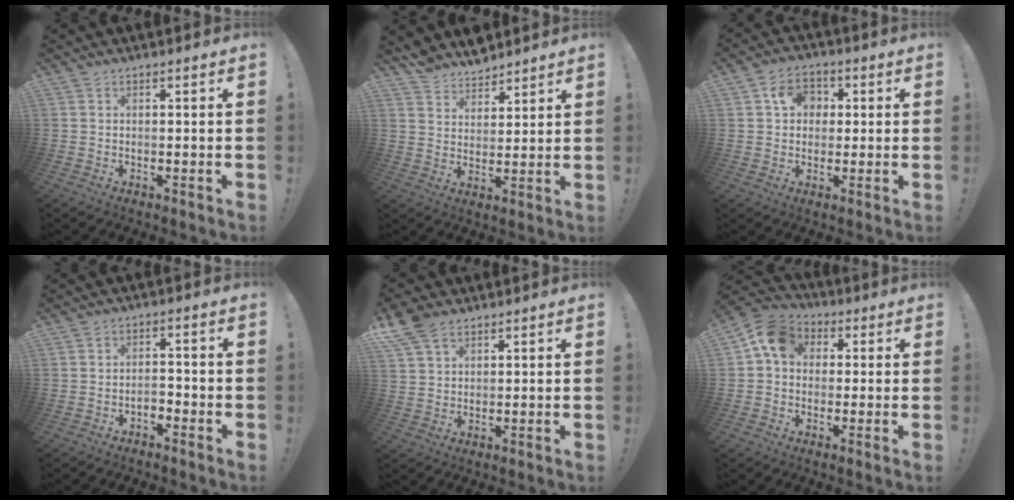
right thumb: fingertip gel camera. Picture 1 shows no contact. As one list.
[{"total": 6.8, "force": [6.4, 2.2, -0.1], "torque": [-0.009, -0.060, 0.123]}, {"total": 8.3, "force": [2.4, 7.0, 3.8], "torque": [-0.057, 0.004, 0.047]}, {"total": 2.8, "force": [-2.1, 1.2, 1.4], "torque": [-0.020, 0.001, -0.039]}, {"total": 7.5, "force": [5.2, 4.1, 3.7], "torque": [-0.067, -0.016, 0.102]}, {"total": 9.5, "force": [2.3, 7.6, 5.2], "torque": [-0.073, 0.010, 0.048]}]